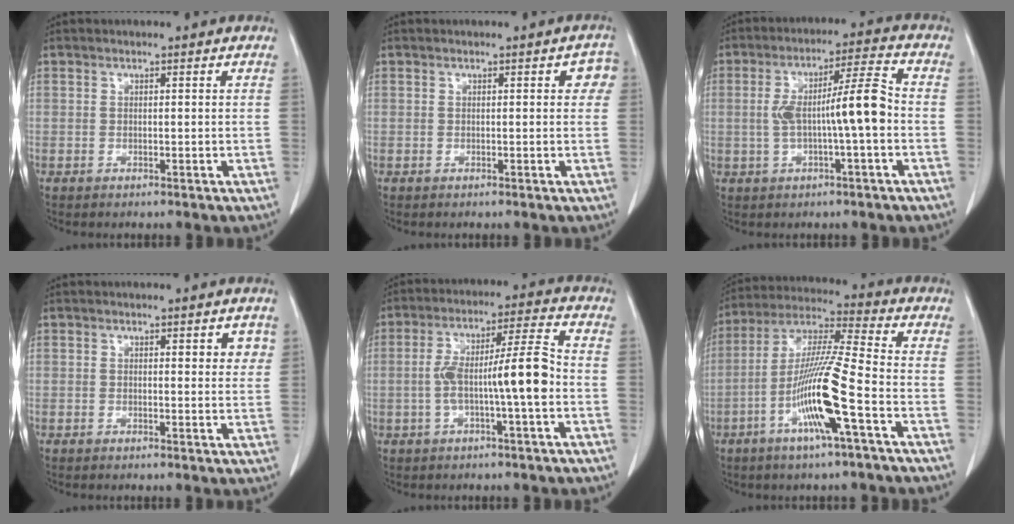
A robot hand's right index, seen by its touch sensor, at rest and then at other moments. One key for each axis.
{"total": 2.5, "fx": 0.6, "fy": 1.3, "fz": 2.1, "tx": -0.012, "ty": 0.012, "tz": 0.002}
{"total": 9.4, "fx": -1.0, "fy": 0.5, "fz": 9.3, "tx": -0.163, "ty": 0.024, "tz": -0.019}
{"total": 2.6, "fx": 1.1, "fy": 1.1, "fz": 2.1, "tx": -0.019, "ty": 0.000, "tz": 0.011}
{"total": 10.3, "fx": -1.9, "fy": 0.5, "fz": 10.1, "tx": -0.179, "ty": 0.023, "tz": -0.037}
{"total": 13.8, "fx": -5.0, "fy": -0.2, "fz": 12.8, "tx": -0.256, "ty": -0.003, "tz": -0.101}